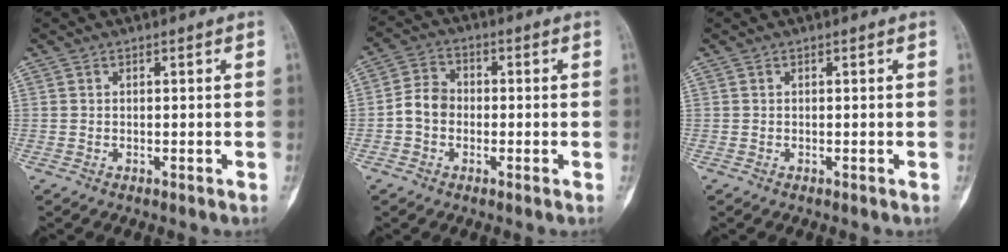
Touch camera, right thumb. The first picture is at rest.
{"total": 5.6, "force": [-1.1, 4.5, 3.0], "torque": [-0.042, 0.019, -0.031]}
{"total": 0.0}